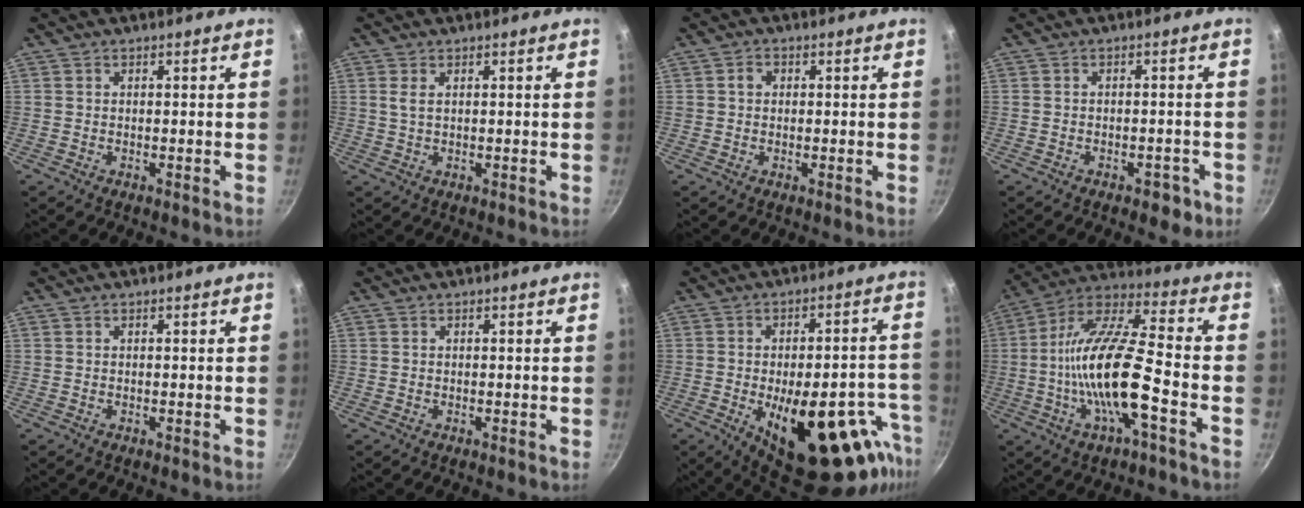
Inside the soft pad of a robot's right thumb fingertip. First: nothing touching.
{"total": 1.8, "force": [0.7, 0.9, 1.5], "torque": [-0.030, -0.001, 0.014]}
{"total": 1.9, "force": [0.3, 1.6, 0.9], "torque": [-0.007, 0.007, 0.003]}
{"total": 3.7, "force": [-1.9, 2.2, 2.3], "torque": [-0.012, 0.021, -0.011]}
{"total": 0.0}
{"total": 0.0}
{"total": 24.4, "force": [-10.1, 11.1, 19.3], "torque": [-0.203, 0.025, -0.122]}
{"total": 18.7, "force": [-4.8, 5.2, 17.2], "torque": [-0.322, 0.037, -0.104]}